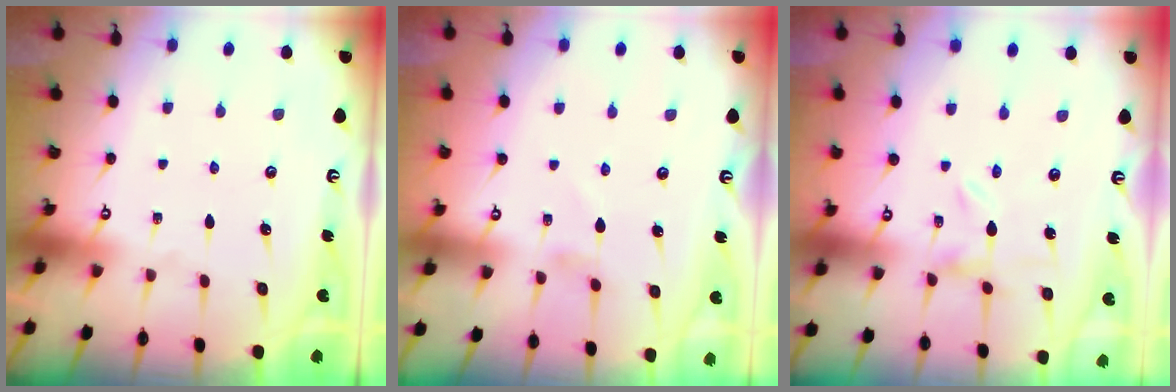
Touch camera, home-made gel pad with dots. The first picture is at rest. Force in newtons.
{"total": 0.8, "press": 0.7, "slide": 0.2}
{"total": 0.0}